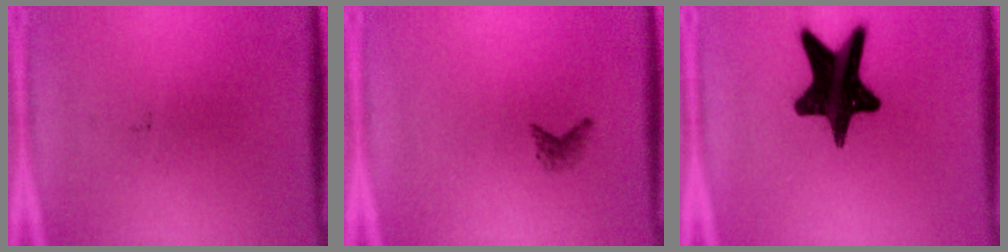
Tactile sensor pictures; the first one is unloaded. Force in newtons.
{"total": 1.1}
{"total": 17.7}